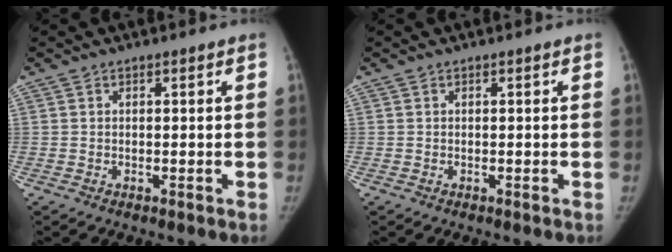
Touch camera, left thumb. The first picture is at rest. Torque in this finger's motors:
{"motor_torque": [0.00, 0.00, 0.02, -0.02, 0.00]}